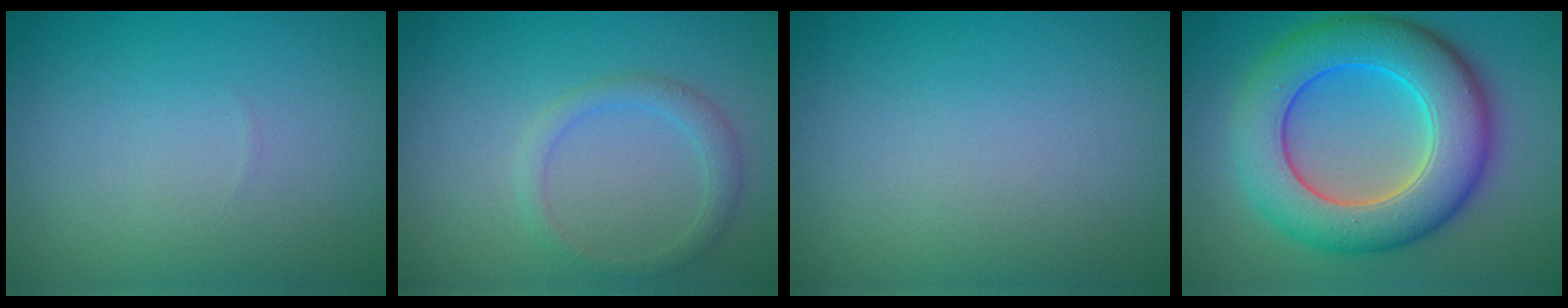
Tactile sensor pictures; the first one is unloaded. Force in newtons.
{"total": 1.8, "press": 1.8, "slide": 0.1}
{"total": 0.0}
{"total": 9.8, "press": 9.8, "slide": 0.1}